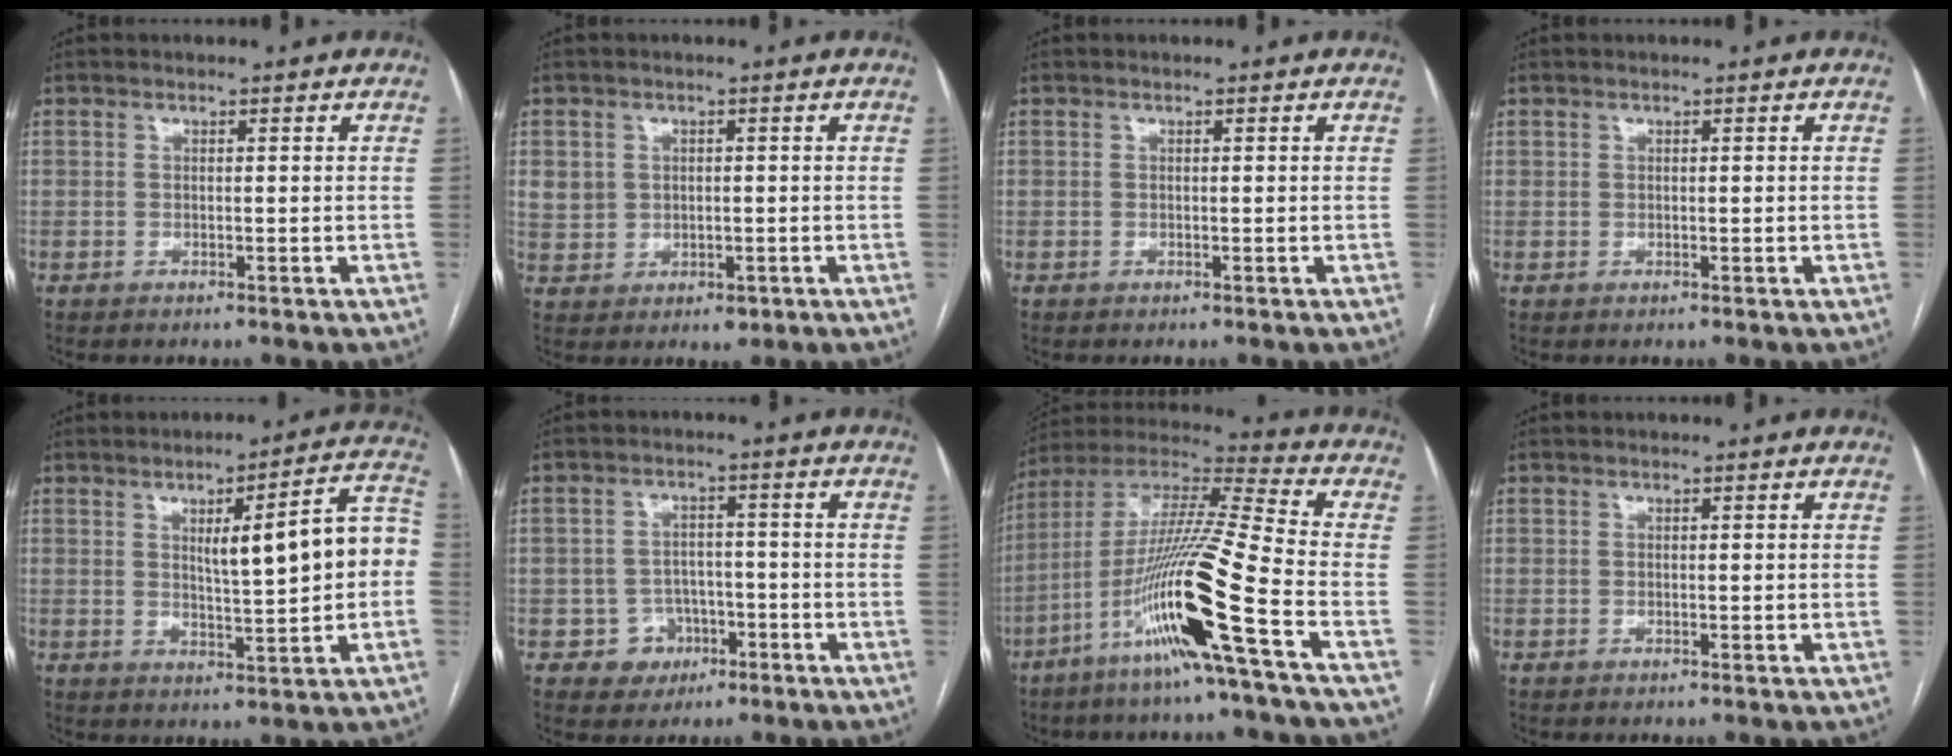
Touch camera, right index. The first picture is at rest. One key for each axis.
{"total": 5.4, "fx": 0.5, "fy": 5.0, "fz": 2.1, "tx": -0.038, "ty": 0.008, "tz": 0.024}
{"total": 0.0}
{"total": 0.5, "fx": 0.2, "fy": 0.4, "fz": 0.3, "tx": -0.005, "ty": 0.003, "tz": 0.007}
{"total": 11.7, "fx": 0.9, "fy": 1.5, "fz": 11.5, "tx": -0.152, "ty": 0.029, "tz": 0.015}
{"total": 5.2, "fx": -2.2, "fy": 4.7, "fz": 0.5, "tx": 0.003, "ty": 0.016, "tz": -0.026}
{"total": 18.8, "fx": -8.0, "fy": -1.6, "fz": 16.9, "tx": -0.340, "ty": -0.021, "tz": -0.160}
{"total": 0.0}